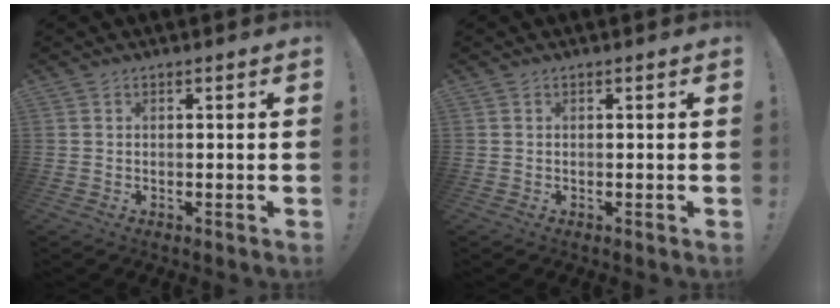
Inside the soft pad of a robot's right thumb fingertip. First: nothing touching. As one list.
[{"total": 0.0}]